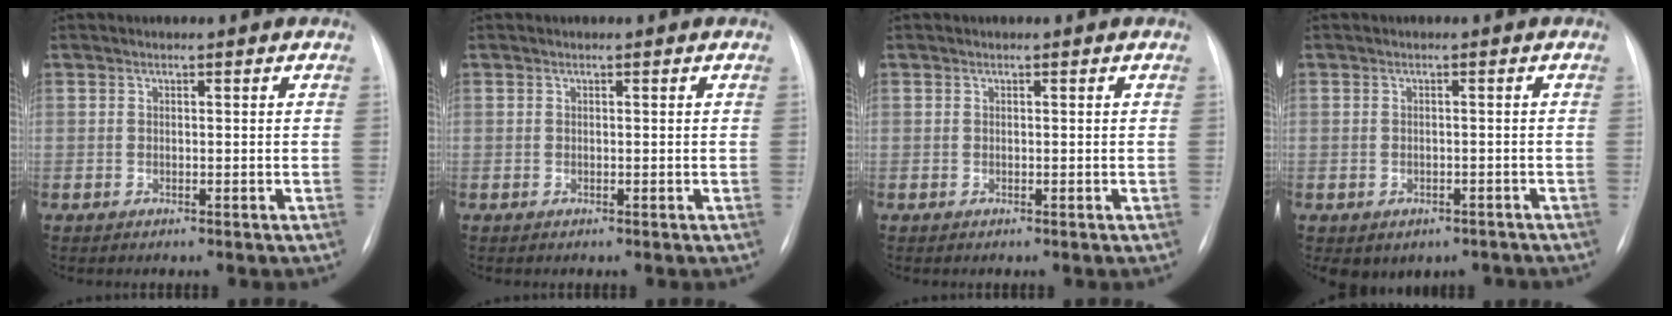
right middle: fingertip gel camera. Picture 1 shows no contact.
{"total": 0.0}
{"total": 0.0}
{"total": 5.8, "force": [-4.0, 3.9, 1.5], "torque": [-0.014, 0.021, -0.044]}